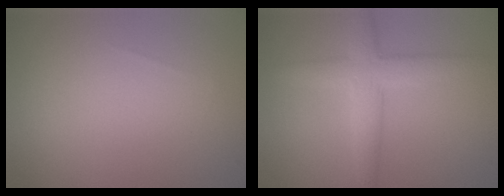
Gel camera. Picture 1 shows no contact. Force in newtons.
{"total": 4.3, "press": 4.3, "slide": 0.1}